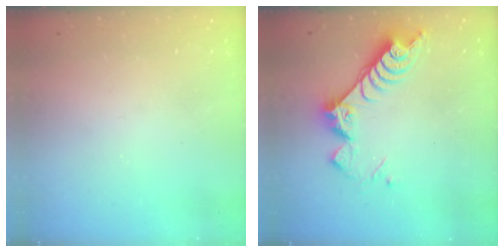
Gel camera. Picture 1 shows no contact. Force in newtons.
{"total": 10.1, "press": 10.0, "slide": 1.0}